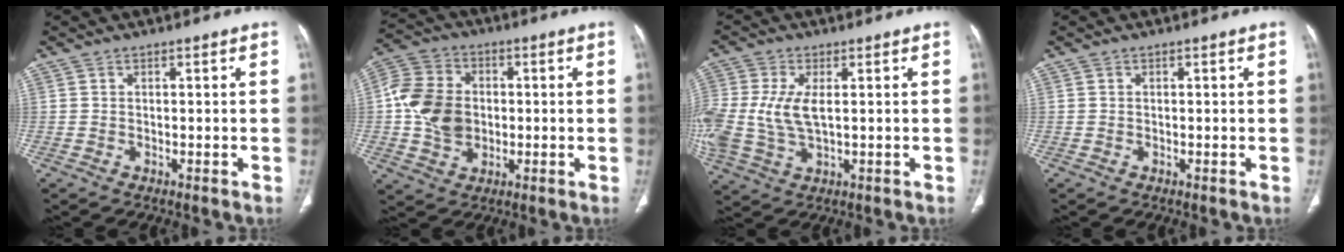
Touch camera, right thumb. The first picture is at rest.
{"total": 12.3, "force": [-0.5, 9.7, 7.6], "torque": [-0.134, 0.017, -0.012]}
{"total": 12.0, "force": [0.6, 6.5, 10.0], "torque": [-0.249, -0.005, 0.020]}
{"total": 0.0}